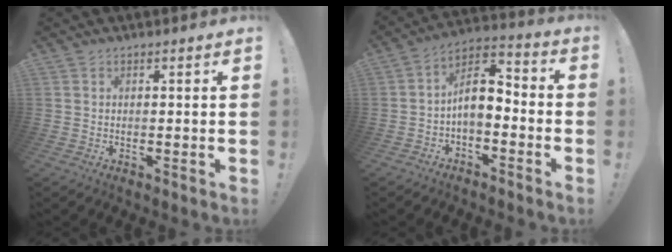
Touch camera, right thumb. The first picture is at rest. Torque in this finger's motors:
{"motor_torque": [1.02, 1.12, 0.54, -0.67, 0.02]}